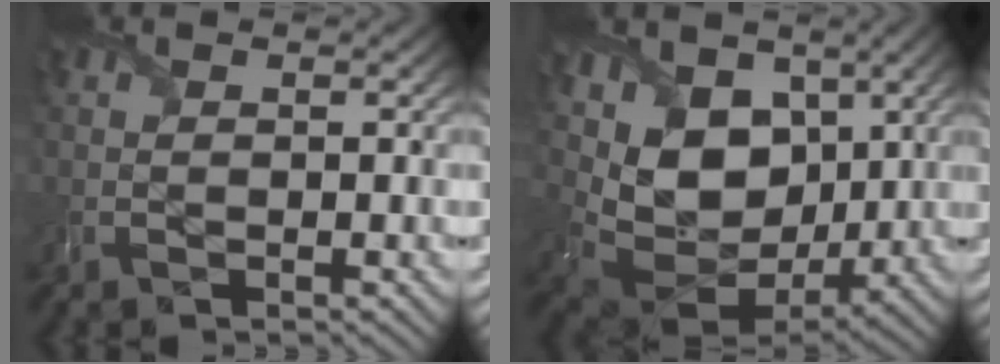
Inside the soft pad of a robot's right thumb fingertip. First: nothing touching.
{"total": 12.2, "force": [3.2, 8.9, 7.6], "torque": [-0.177, -0.015, 0.063]}